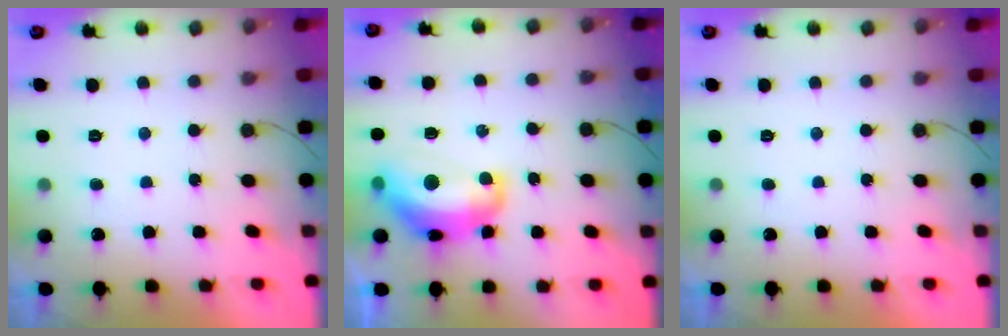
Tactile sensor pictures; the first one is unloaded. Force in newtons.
{"total": 14.3, "press": 14.3, "slide": 1.1}
{"total": 0.0}